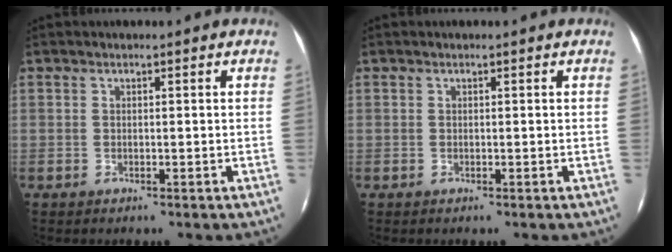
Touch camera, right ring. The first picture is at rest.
{"total": 0.0}